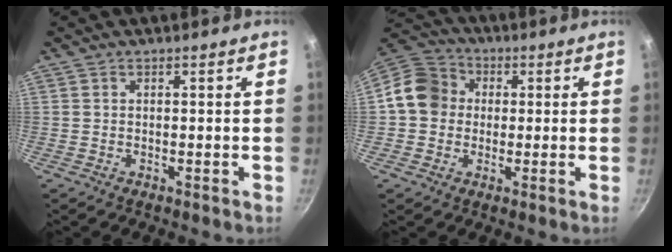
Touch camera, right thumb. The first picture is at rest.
{"total": 10.4, "force": [0.4, 9.3, 4.5], "torque": [-0.048, 0.028, -0.013]}